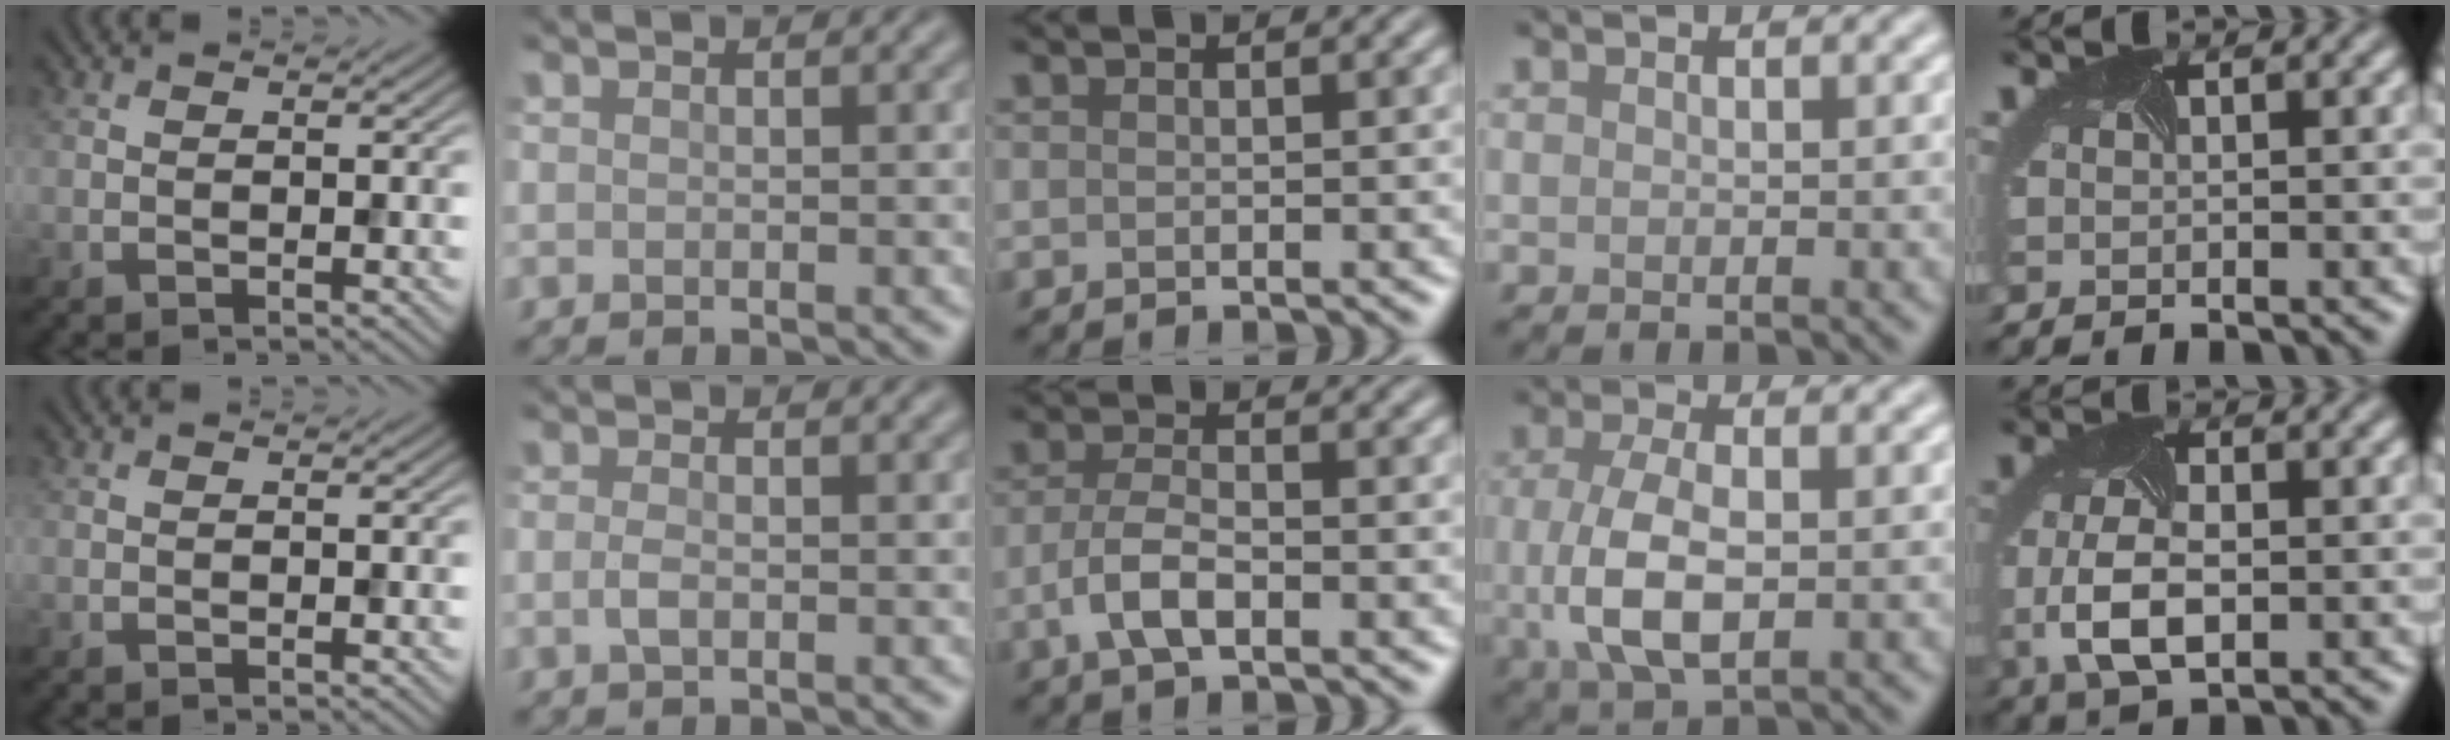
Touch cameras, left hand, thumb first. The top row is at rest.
{"index": {"total": 1.0, "force": [-0.1, 0.4, 0.9], "torque": [-0.024, 0.002, -0.005]}, "middle": {"total": 3.3, "force": [-1.2, 1.4, 2.8], "torque": [-0.060, 0.001, -0.028]}, "ring": {"total": 5.8, "force": [-0.4, 2.7, 5.2], "torque": [-0.119, -0.005, -0.007]}, "little": {"total": 5.1, "force": [-0.6, 2.8, 4.2], "torque": [-0.104, -0.010, -0.011]}}